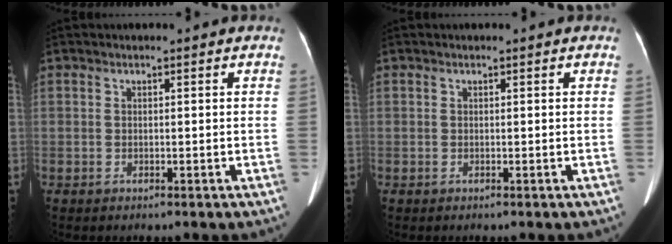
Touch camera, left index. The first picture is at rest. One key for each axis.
{"total": 0.0}